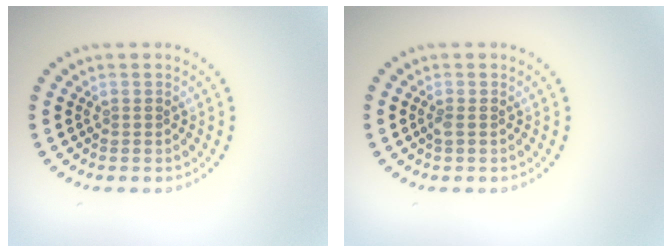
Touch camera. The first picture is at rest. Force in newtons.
{"total": 0.6, "press": 0.5, "slide": 0.3}